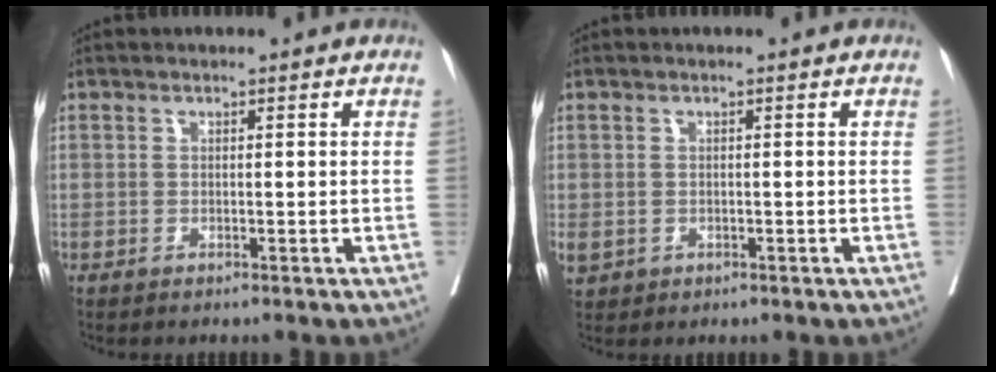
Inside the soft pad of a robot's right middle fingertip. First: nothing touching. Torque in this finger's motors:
{"motor_torque": [0.18, -0.14, 0.26, 0.05]}